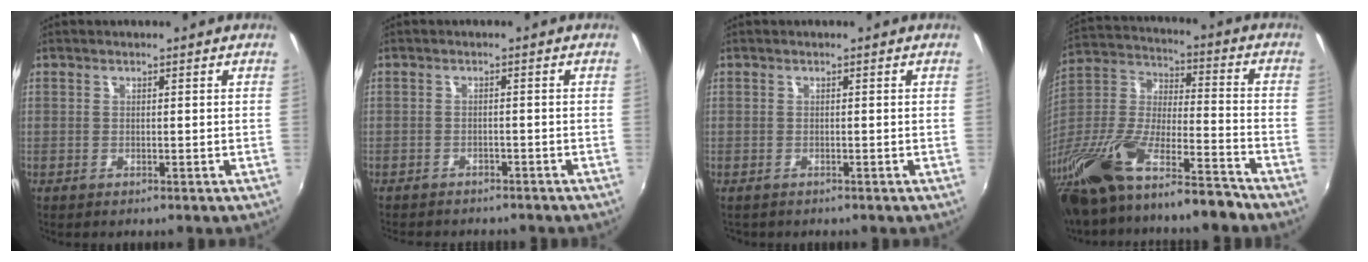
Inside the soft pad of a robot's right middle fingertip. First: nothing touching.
{"total": 5.1, "force": [-4.7, 1.6, 1.5], "torque": [-0.041, -0.012, -0.068]}
{"total": 0.6, "force": [-0.6, 0.3, 0.1], "torque": [-0.006, 0.000, -0.007]}
{"total": 23.5, "force": [-17.5, 4.7, 15.0], "torque": [-0.297, -0.043, -0.310]}